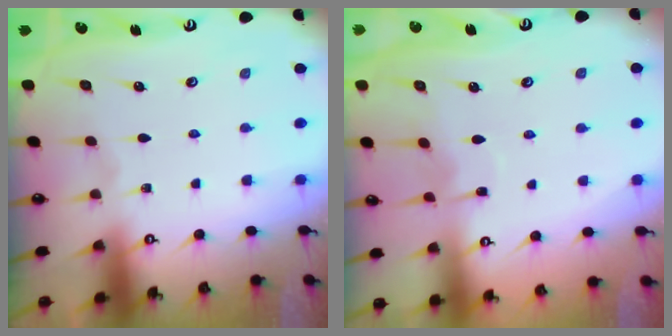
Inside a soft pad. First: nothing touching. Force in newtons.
{"total": 4.1, "press": 4.0, "slide": 0.6}